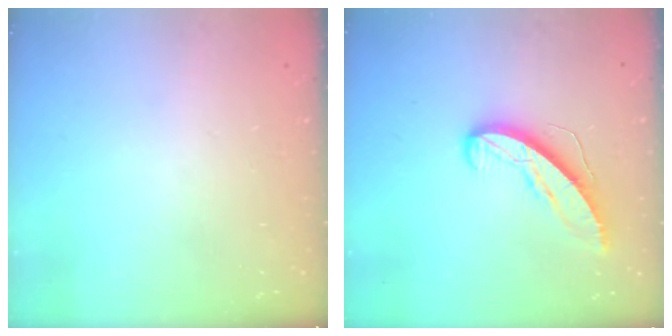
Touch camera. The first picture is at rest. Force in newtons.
{"total": 8.7, "press": 8.7, "slide": 0.5}